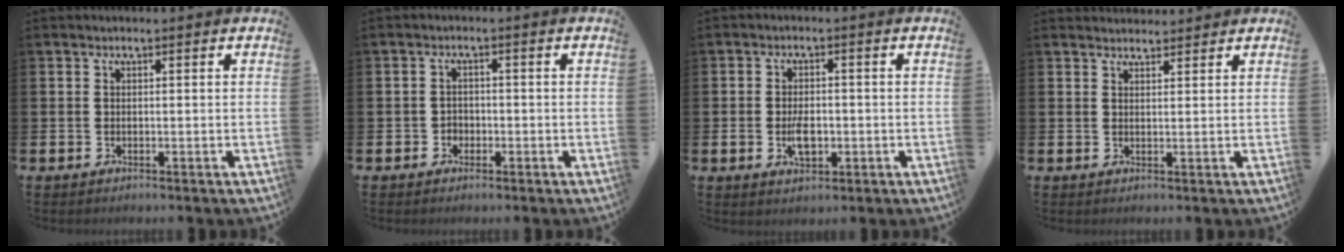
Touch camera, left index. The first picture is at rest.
{"total": 1.7, "force": [-0.9, 1.5, 0.2], "torque": [-0.004, 0.002, -0.022]}
{"total": 3.9, "force": [-0.7, 2.3, 3.1], "torque": [-0.044, 0.000, -0.014]}
{"total": 2.0, "force": [1.9, 0.5, 0.0], "torque": [0.004, -0.008, 0.034]}